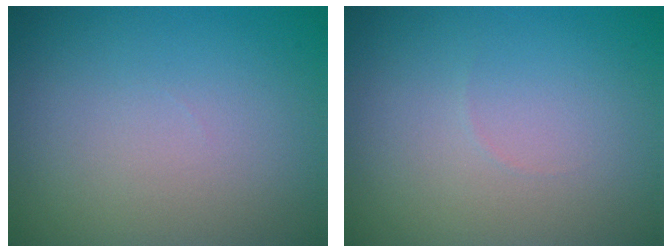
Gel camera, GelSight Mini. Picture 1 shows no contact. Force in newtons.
{"total": 0.0}